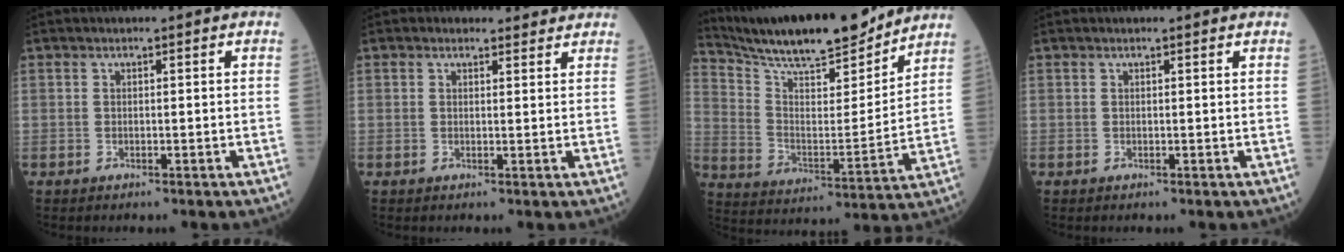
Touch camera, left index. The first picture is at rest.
{"total": 1.7, "force": [1.4, 1.0, -0.2], "torque": [0.002, 0.000, 0.008]}
{"total": 18.1, "force": [16.5, 2.2, 7.1], "torque": [-0.138, -0.020, 0.269]}
{"total": 0.0}